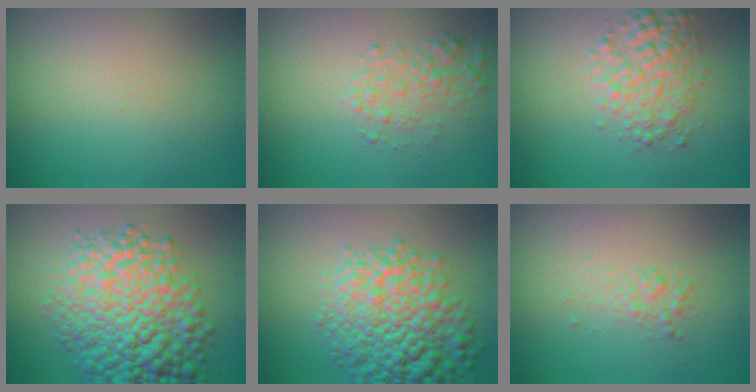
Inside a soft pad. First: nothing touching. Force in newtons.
{"total": 2.2, "press": 2.2, "slide": 0.0}
{"total": 4.0, "press": 4.0, "slide": 0.1}
{"total": 11.7, "press": 11.7, "slide": 0.4}
{"total": 9.2, "press": 9.2, "slide": 0.5}
{"total": 1.1, "press": 1.1, "slide": 0.1}